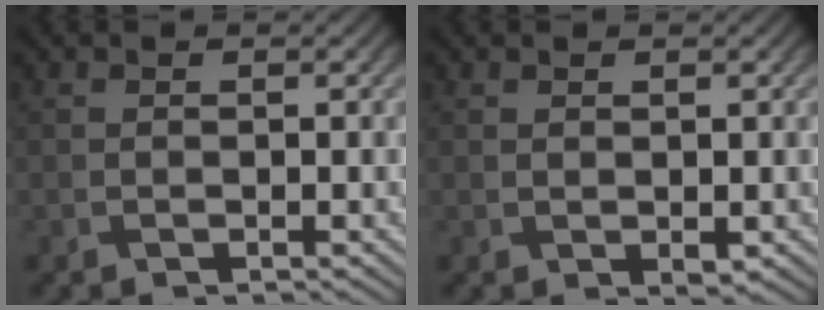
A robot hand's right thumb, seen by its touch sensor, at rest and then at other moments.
{"total": 0.9, "force": [0.2, 0.5, 0.8], "torque": [-0.012, -0.004, 0.007]}